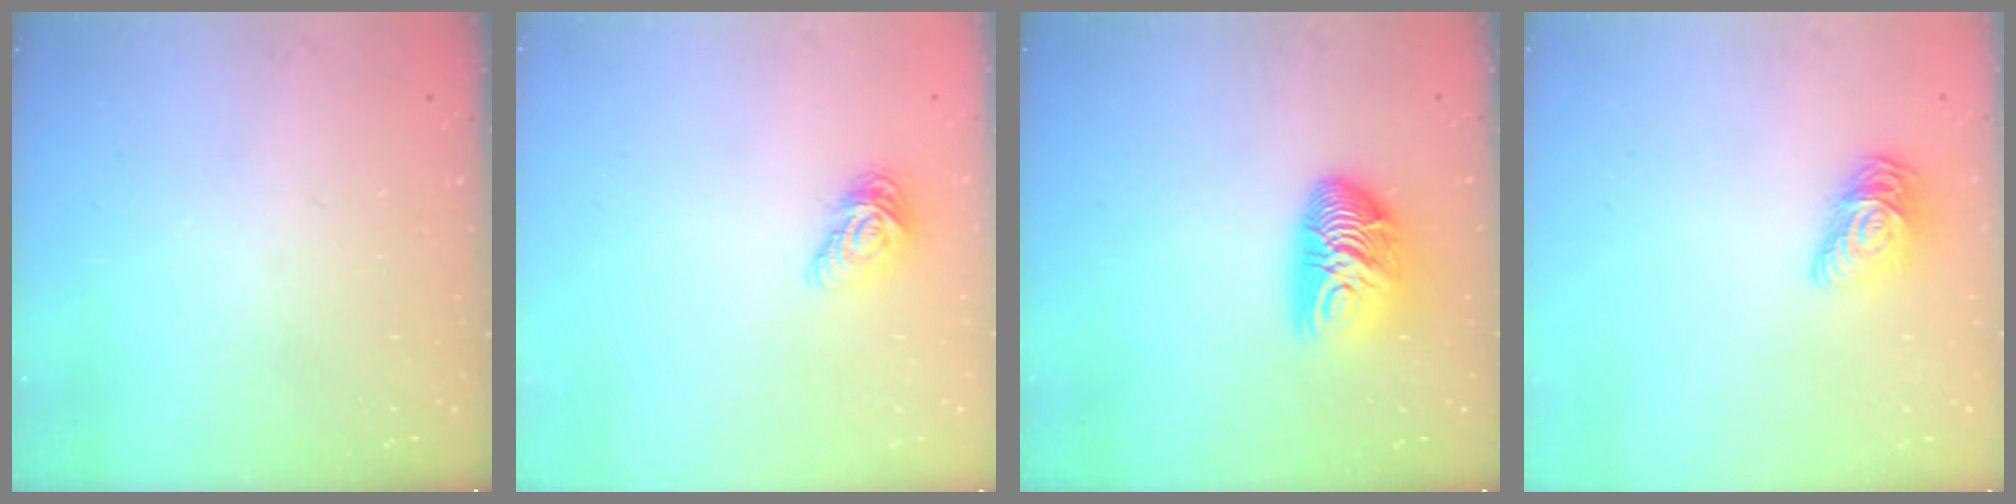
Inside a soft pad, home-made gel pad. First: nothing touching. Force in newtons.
{"total": 8.2, "press": 8.2, "slide": 0.4}
{"total": 12.0, "press": 12.0, "slide": 0.6}
{"total": 10.6, "press": 10.6, "slide": 1.0}